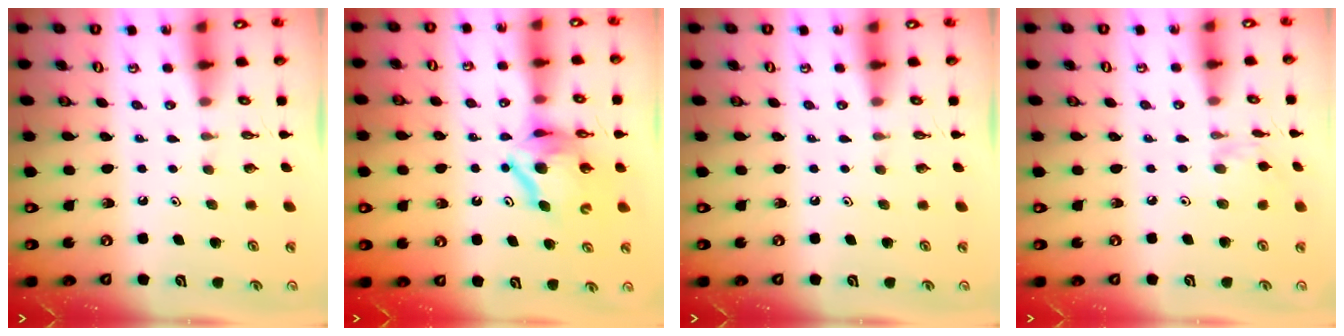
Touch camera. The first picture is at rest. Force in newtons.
{"total": 9.0, "press": 9.0, "slide": 0.9}
{"total": 0.0}
{"total": 2.1, "press": 2.1, "slide": 0.4}